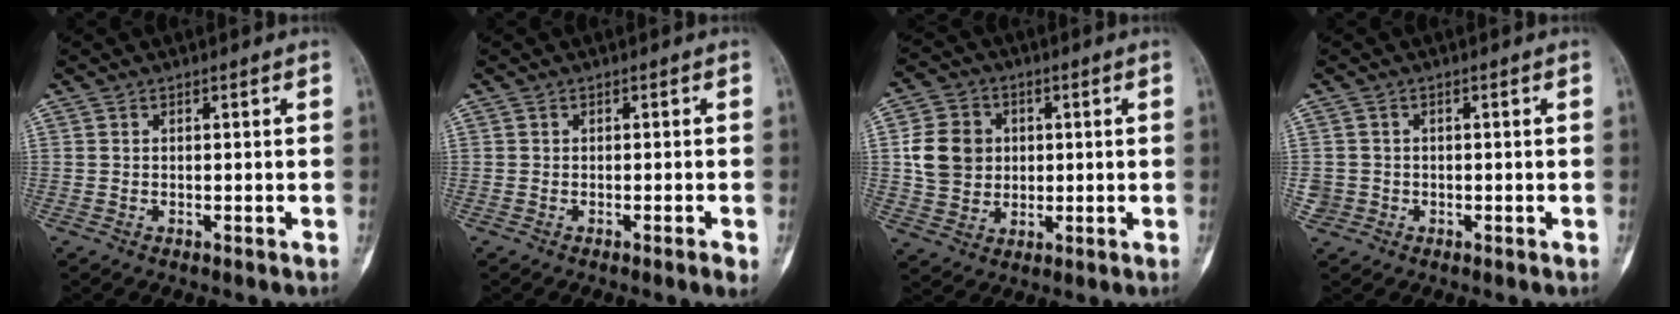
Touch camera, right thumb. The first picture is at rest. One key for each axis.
{"total": 1.7, "fx": -0.9, "fy": -0.1, "fz": 1.5, "tx": -0.022, "ty": -0.005, "tz": -0.013}
{"total": 9.9, "fx": 1.1, "fy": 8.6, "fz": 4.6, "tx": -0.059, "ty": 0.004, "tz": 0.021}
{"total": 2.2, "fx": -0.6, "fy": 2.1, "fz": 0.1, "tx": 0.014, "ty": 0.008, "tz": -0.012}